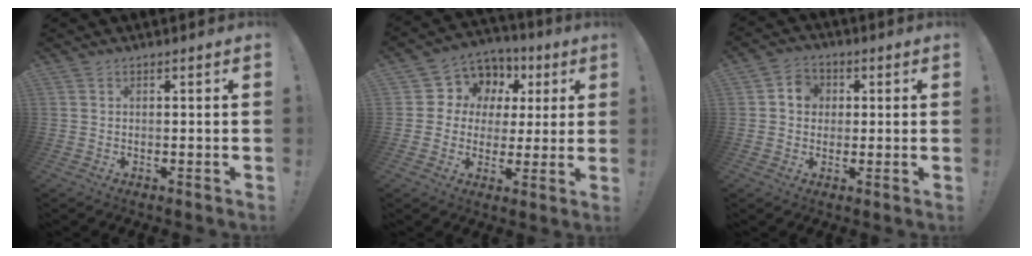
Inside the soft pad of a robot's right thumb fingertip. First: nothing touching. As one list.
[{"total": 8.7, "force": [2.6, 8.0, 2.1], "torque": [-0.032, -0.023, 0.060]}, {"total": 5.9, "force": [1.0, 5.3, 2.5], "torque": [-0.036, 0.008, 0.019]}]